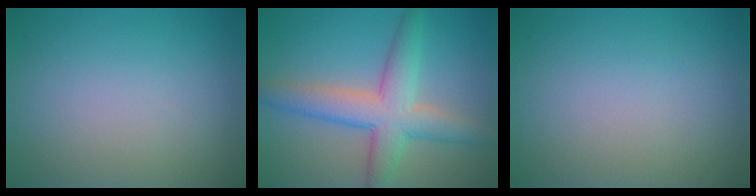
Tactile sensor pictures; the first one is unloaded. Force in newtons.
{"total": 5.9, "press": 5.9, "slide": 0.1}
{"total": 0.0}